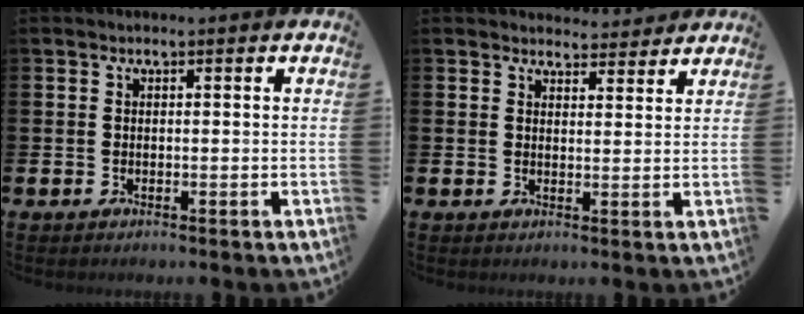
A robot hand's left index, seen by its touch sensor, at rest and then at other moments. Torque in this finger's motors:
{"motor_torque": [0.96, -1.17, 0.09, 0.00]}